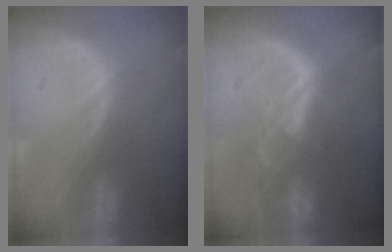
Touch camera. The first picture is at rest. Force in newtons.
{"total": 8.4, "press": 7.6, "slide": 3.7}